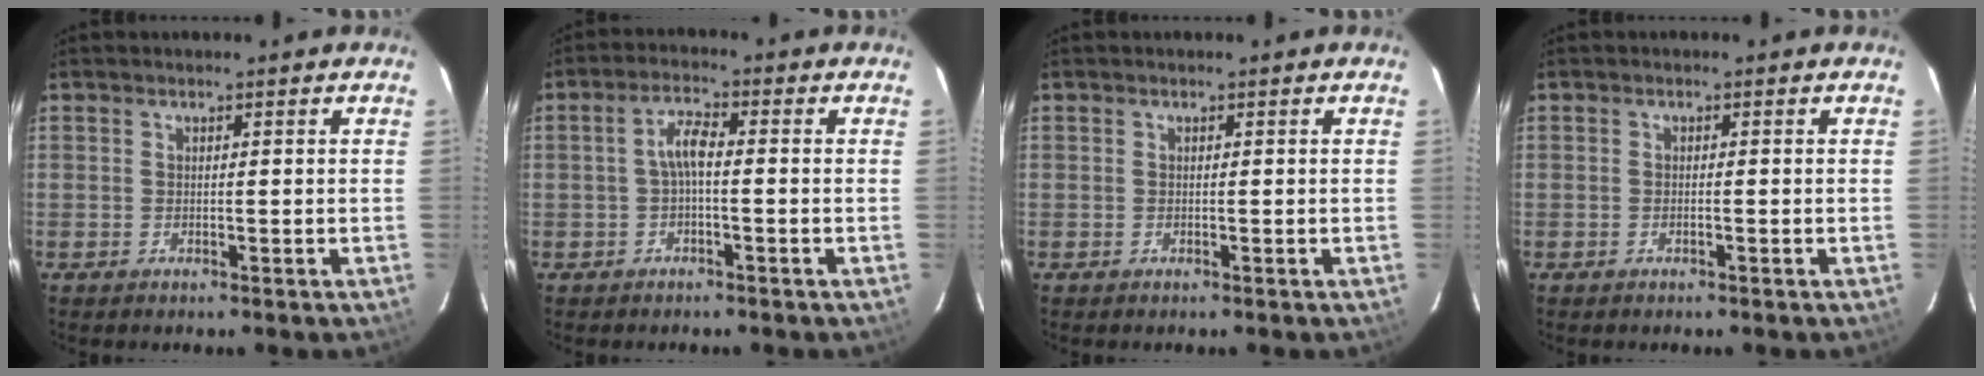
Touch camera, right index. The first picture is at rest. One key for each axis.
{"total": 3.5, "fx": -0.7, "fy": 0.9, "fz": 3.3, "tx": -0.068, "ty": 0.012, "tz": -0.014}
{"total": 0.0}
{"total": 0.6, "fx": -0.4, "fy": 0.0, "fz": 0.4, "tx": -0.008, "ty": 0.002, "tz": -0.008}